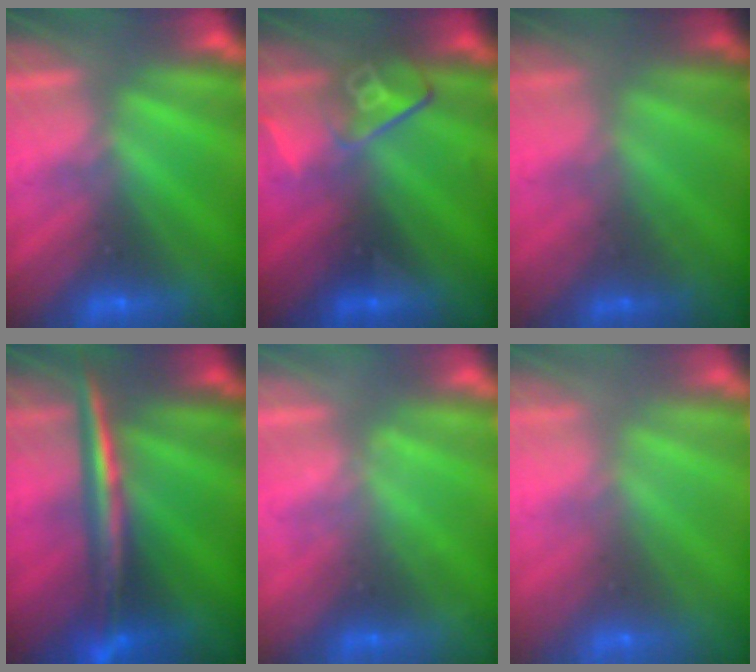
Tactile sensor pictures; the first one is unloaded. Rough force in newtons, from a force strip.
{"total": 2.8}
{"total": 1.8}
{"total": 2.9}
{"total": 2.1}
{"total": 8.3}